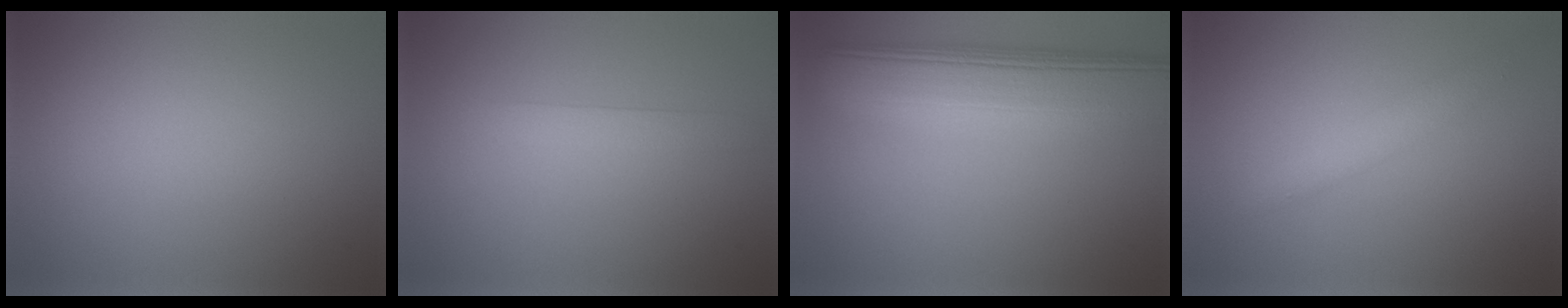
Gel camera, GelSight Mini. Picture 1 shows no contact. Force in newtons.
{"total": 1.6, "press": 1.6, "slide": 0.0}
{"total": 9.9, "press": 9.8, "slide": 1.1}
{"total": 2.1, "press": 2.1, "slide": 0.1}